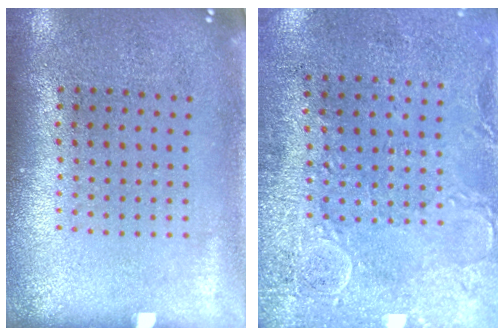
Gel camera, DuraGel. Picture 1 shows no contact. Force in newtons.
{"total": 2.9, "press": 2.3, "slide": 1.8}